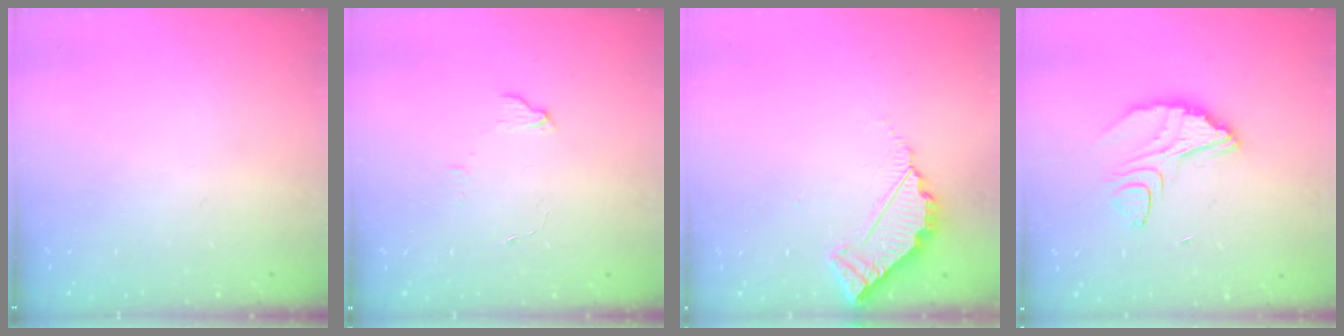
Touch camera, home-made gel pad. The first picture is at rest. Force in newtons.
{"total": 3.7, "press": 3.7, "slide": 0.4}
{"total": 4.7, "press": 4.7, "slide": 0.4}
{"total": 9.6, "press": 9.6, "slide": 0.7}